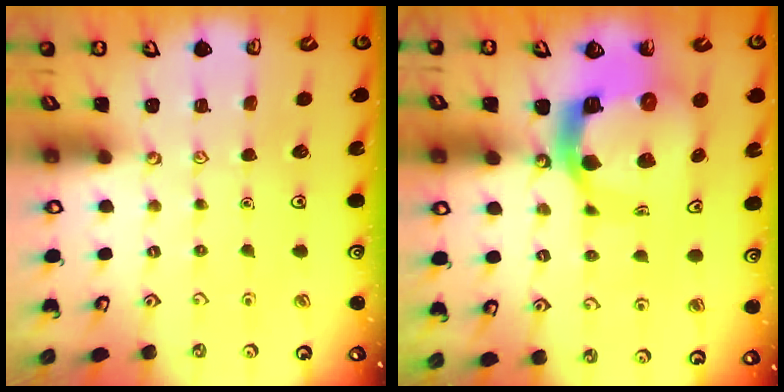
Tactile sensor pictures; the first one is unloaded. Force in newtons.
{"total": 14.4, "press": 14.3, "slide": 1.6}